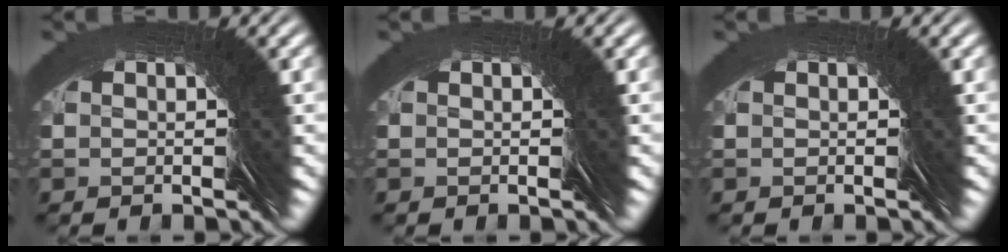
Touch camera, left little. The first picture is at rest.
{"total": 0.0}
{"total": 0.0}